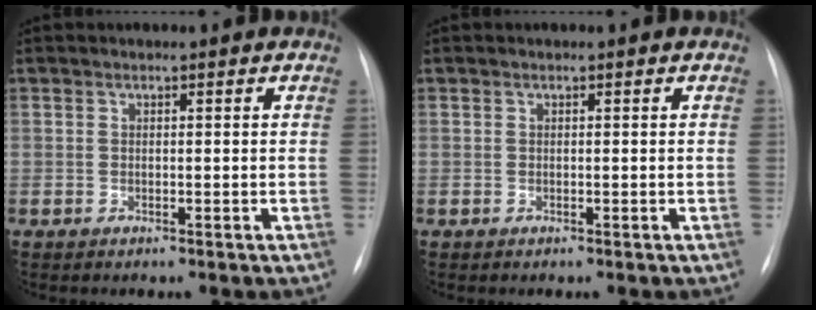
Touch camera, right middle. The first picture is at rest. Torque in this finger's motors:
{"motor_torque": [-0.30, -0.09, 0.02, 0.02]}